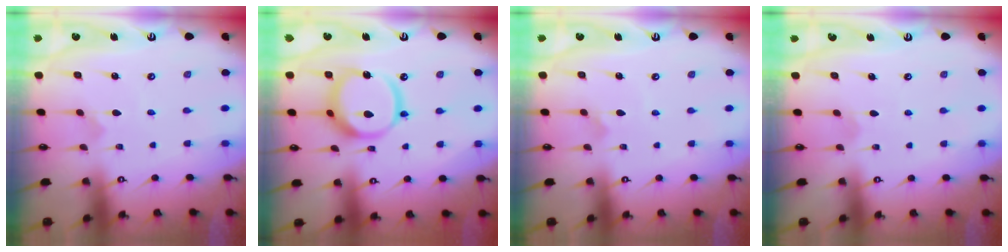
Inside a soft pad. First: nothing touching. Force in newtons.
{"total": 14.7, "press": 14.6, "slide": 1.9}
{"total": 2.9, "press": 2.9, "slide": 0.1}
{"total": 2.0, "press": 2.0, "slide": 0.1}